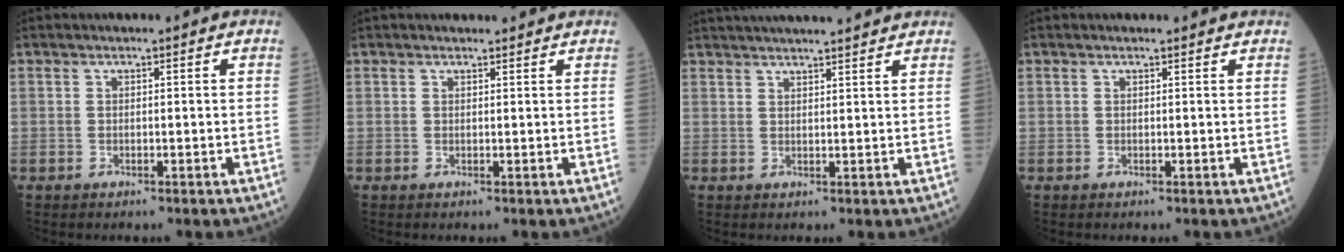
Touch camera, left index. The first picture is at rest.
{"total": 1.5, "force": [1.4, 0.4, 0.1], "torque": [-0.008, 0.006, 0.020]}
{"total": 12.6, "force": [11.6, 0.9, 4.9], "torque": [-0.078, 0.034, 0.161]}
{"total": 1.5, "force": [1.4, 0.2, 0.2], "torque": [-0.011, 0.006, 0.013]}